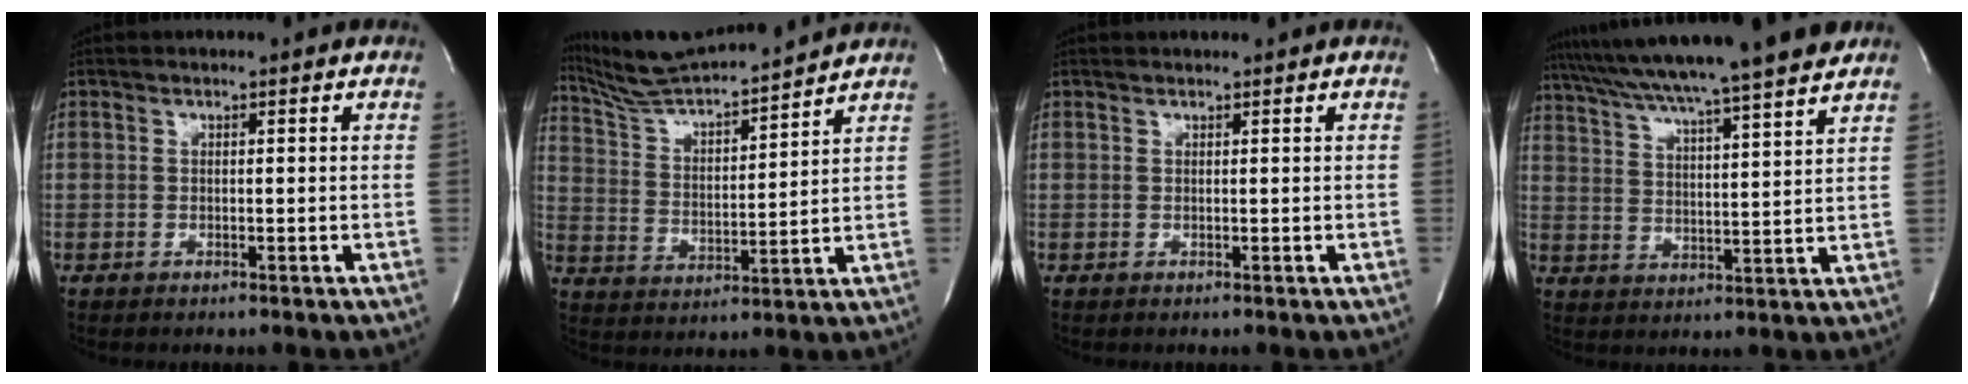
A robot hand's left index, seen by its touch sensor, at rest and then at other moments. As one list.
[{"total": 15.3, "force": [14.5, 0.0, 4.9], "torque": [-0.101, 0.012, 0.248]}, {"total": 0.6, "force": [0.5, -0.1, 0.3], "torque": [-0.006, 0.013, 0.011]}, {"total": 19.7, "force": [17.1, -0.9, 9.8], "torque": [-0.170, 0.007, 0.251]}]